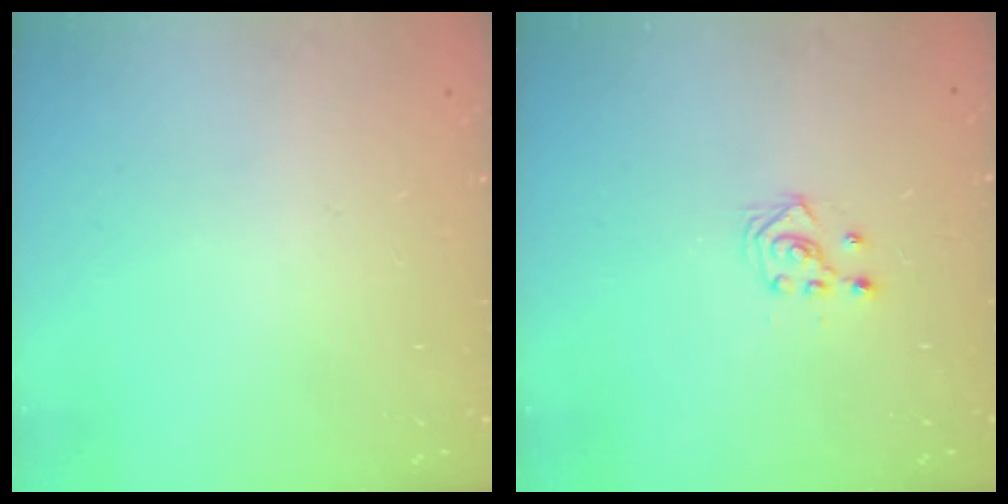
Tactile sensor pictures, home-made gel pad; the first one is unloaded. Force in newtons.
{"total": 3.0, "press": 2.8, "slide": 1.0}